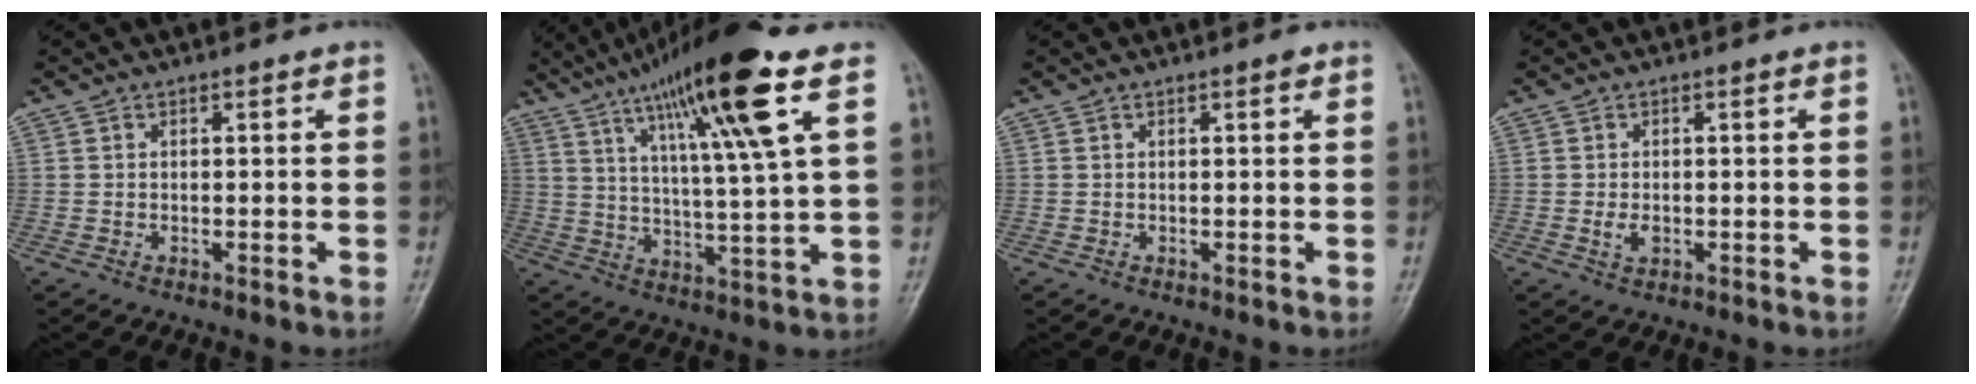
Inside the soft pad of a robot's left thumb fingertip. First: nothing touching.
{"total": 18.9, "force": [9.9, 1.5, 16.0], "torque": [-0.266, -0.023, 0.166]}
{"total": 0.8, "force": [0.4, 0.2, 0.7], "torque": [-0.010, 0.001, 0.004]}
{"total": 2.1, "force": [-0.3, 1.3, 1.7], "torque": [-0.030, -0.003, -0.007]}